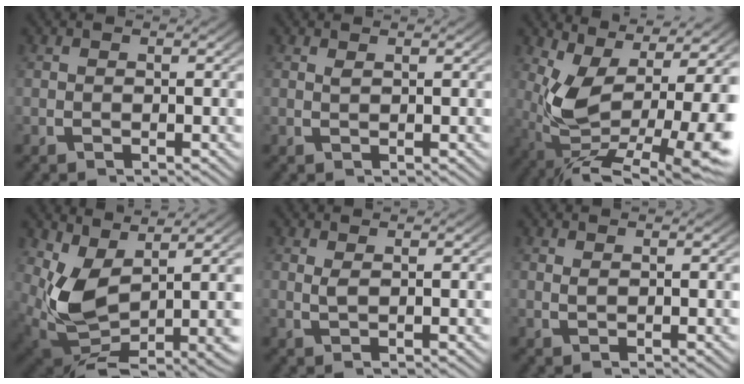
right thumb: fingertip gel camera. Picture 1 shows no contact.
{"total": 0.5, "force": [0.5, -0.1, 0.3], "torque": [-0.006, -0.002, 0.013]}
{"total": 14.8, "force": [-2.7, 9.3, 11.1], "torque": [-0.238, -0.080, 0.000]}
{"total": 10.6, "force": [0.7, 5.9, 8.7], "torque": [-0.192, -0.055, 0.043]}
{"total": 1.3, "force": [0.8, 0.0, 1.1], "torque": [-0.026, -0.005, 0.019]}
{"total": 0.8, "force": [0.6, -0.1, 0.5], "torque": [-0.015, -0.005, 0.017]}